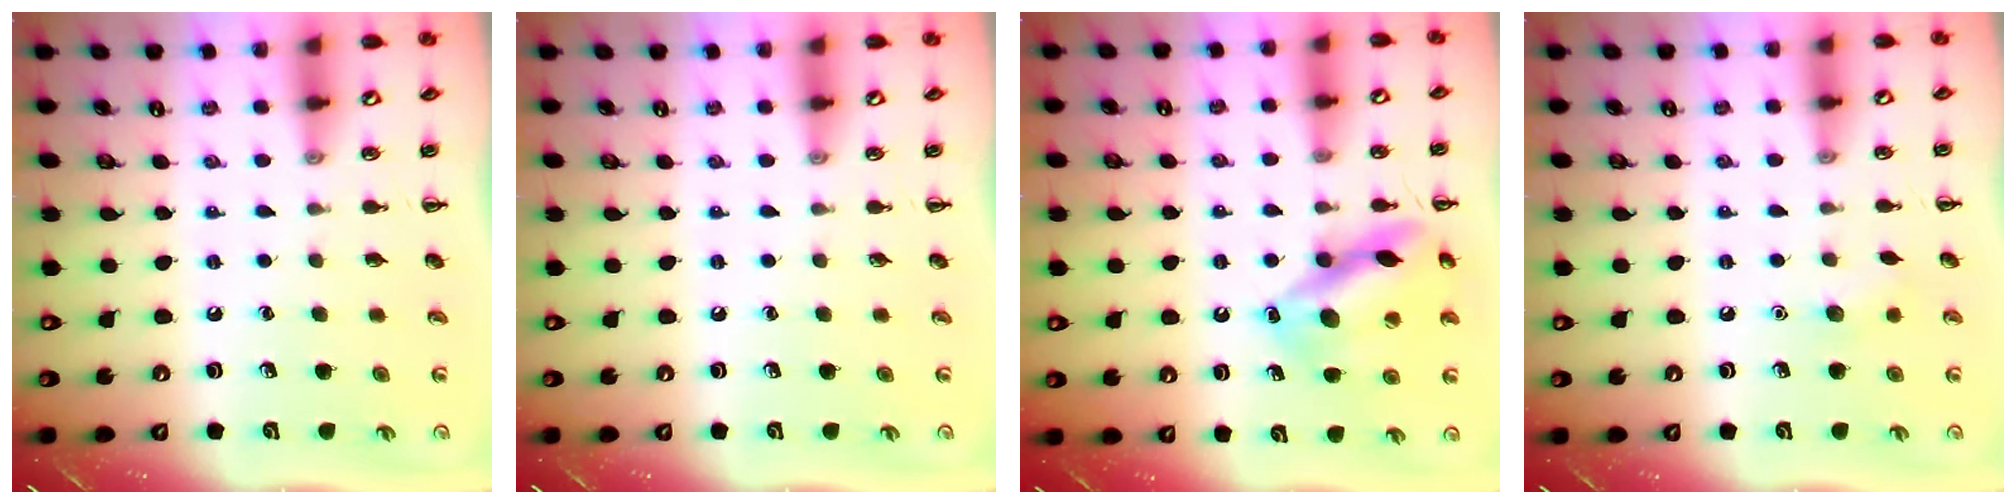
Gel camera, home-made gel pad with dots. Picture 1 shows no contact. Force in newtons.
{"total": 0.0}
{"total": 14.9, "press": 14.8, "slide": 1.7}
{"total": 5.4, "press": 5.2, "slide": 1.6}